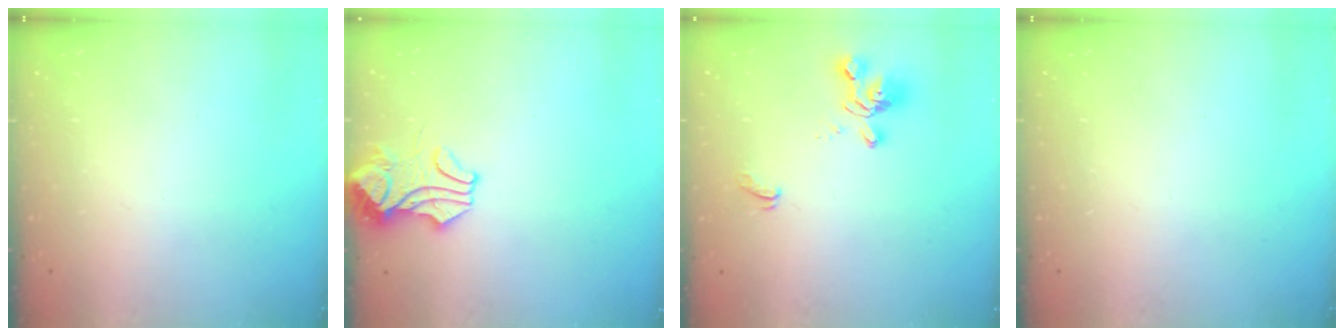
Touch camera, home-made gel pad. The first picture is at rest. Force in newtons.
{"total": 1.8, "press": 1.7, "slide": 0.7}
{"total": 5.1, "press": 5.0, "slide": 0.9}
{"total": 0.0}